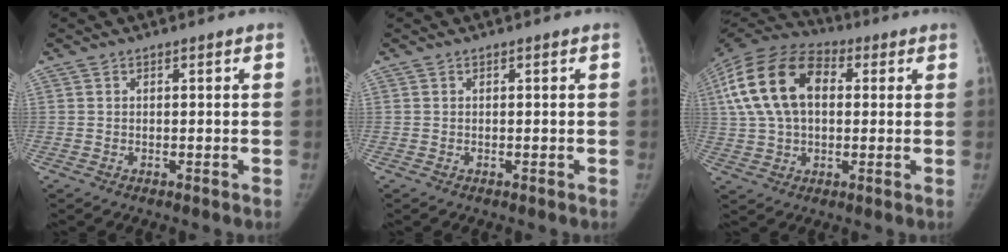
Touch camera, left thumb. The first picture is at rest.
{"total": 0.0}
{"total": 18.4, "force": [3.6, 11.9, 13.6], "torque": [-0.258, 0.024, 0.057]}